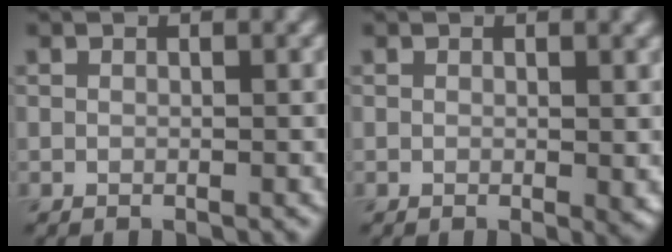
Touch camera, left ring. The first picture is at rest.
{"total": 1.3, "force": [0.3, 0.1, 1.3], "torque": [-0.011, -0.003, 0.004]}